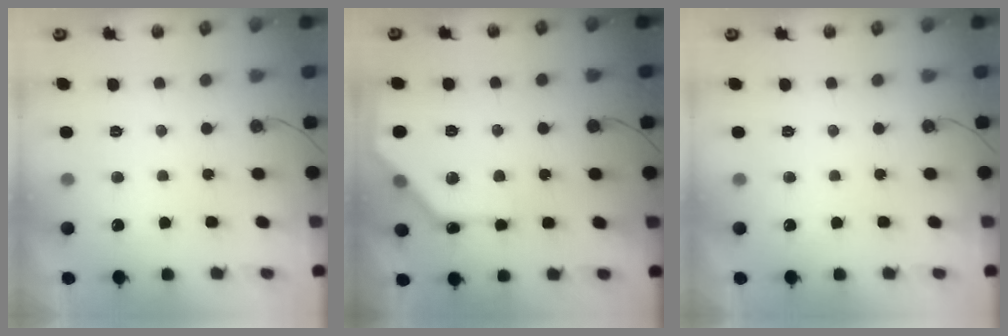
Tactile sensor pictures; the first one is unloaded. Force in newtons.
{"total": 14.7, "press": 14.6, "slide": 0.4}
{"total": 0.0}